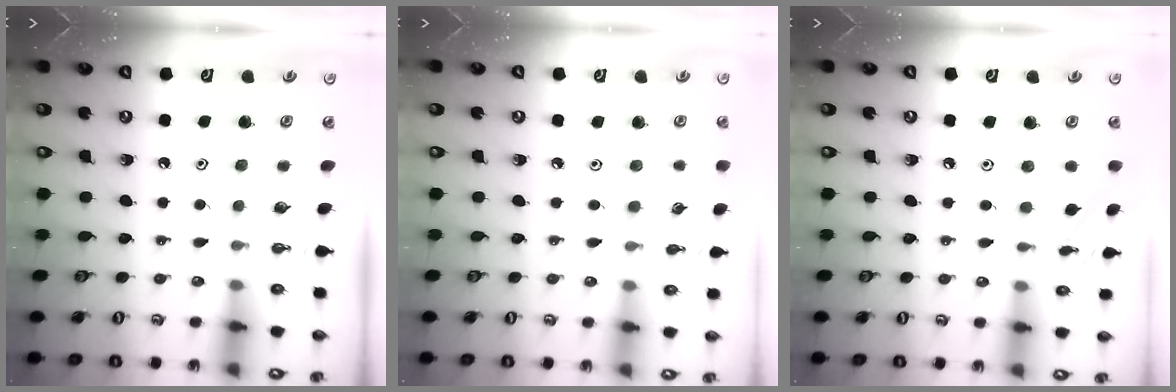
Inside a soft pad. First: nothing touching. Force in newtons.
{"total": 4.3, "press": 4.3, "slide": 0.6}
{"total": 4.2, "press": 4.2, "slide": 0.4}